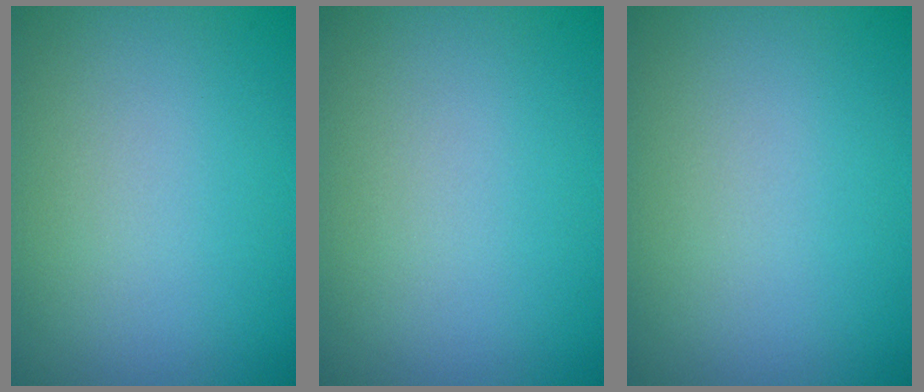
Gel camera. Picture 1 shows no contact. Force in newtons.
{"total": 0.0}
{"total": 0.0}